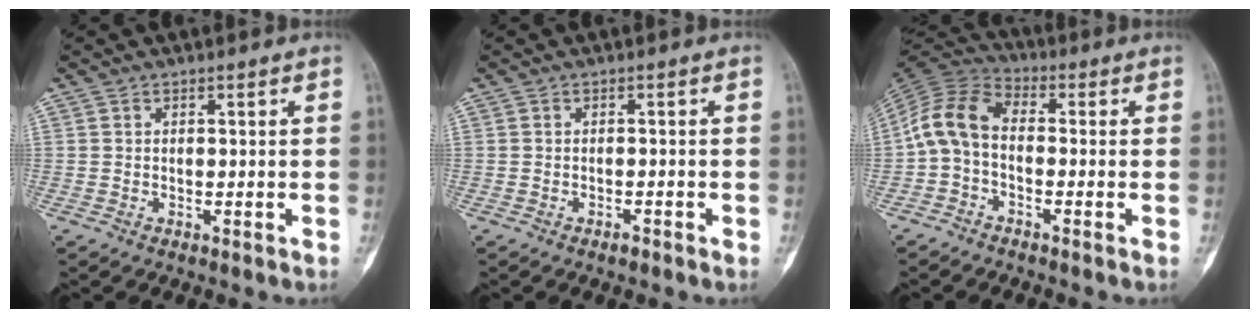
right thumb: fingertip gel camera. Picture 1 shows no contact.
{"total": 1.2, "force": [-0.9, 0.6, 0.5], "torque": [-0.007, 0.005, -0.015]}
{"total": 8.7, "force": [-1.4, 5.9, 6.2], "torque": [-0.115, 0.028, -0.044]}